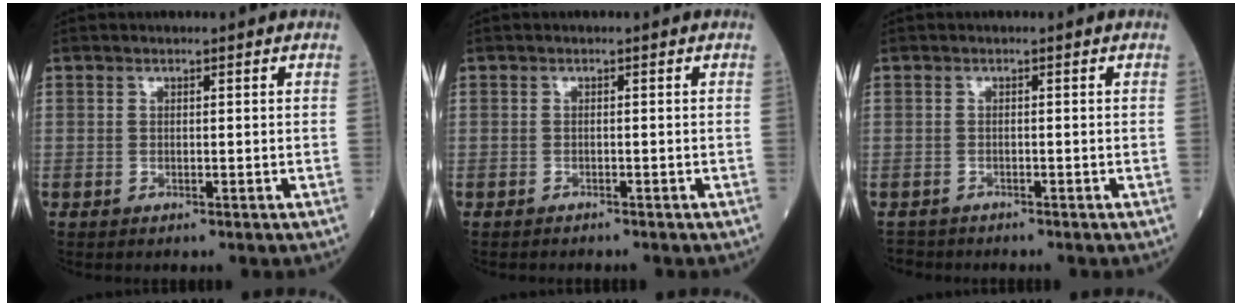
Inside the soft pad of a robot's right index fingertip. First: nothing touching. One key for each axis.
{"total": 1.2, "fx": -1.1, "fy": 0.3, "fz": 0.3, "tx": -0.011, "ty": -0.002, "tz": -0.015}
{"total": 2.1, "fx": -1.8, "fy": 0.8, "fz": -0.6, "tx": 0.001, "ty": -0.003, "tz": -0.035}